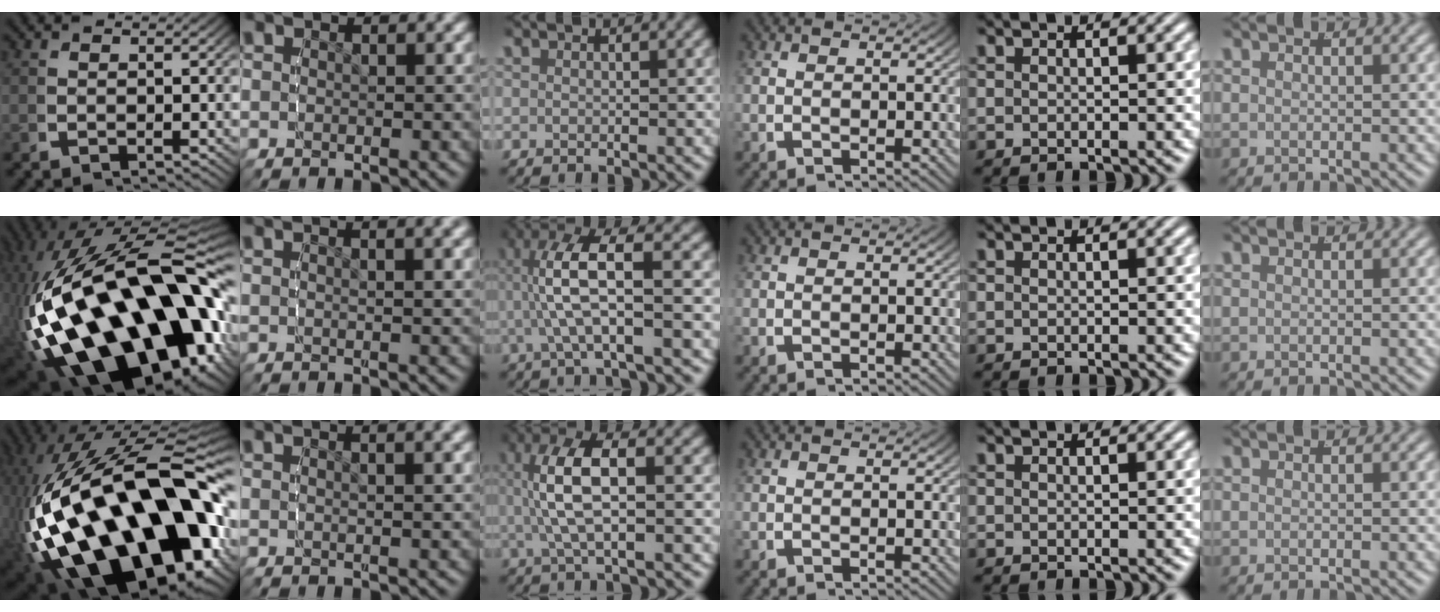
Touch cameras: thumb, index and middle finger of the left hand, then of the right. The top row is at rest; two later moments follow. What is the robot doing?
{"motion": "lift_and_place", "object": "tape"}